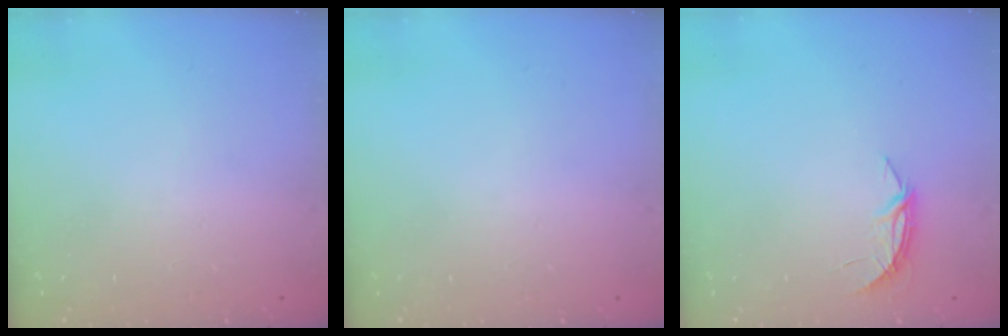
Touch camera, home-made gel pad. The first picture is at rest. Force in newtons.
{"total": 0.0}
{"total": 4.4, "press": 4.3, "slide": 0.4}